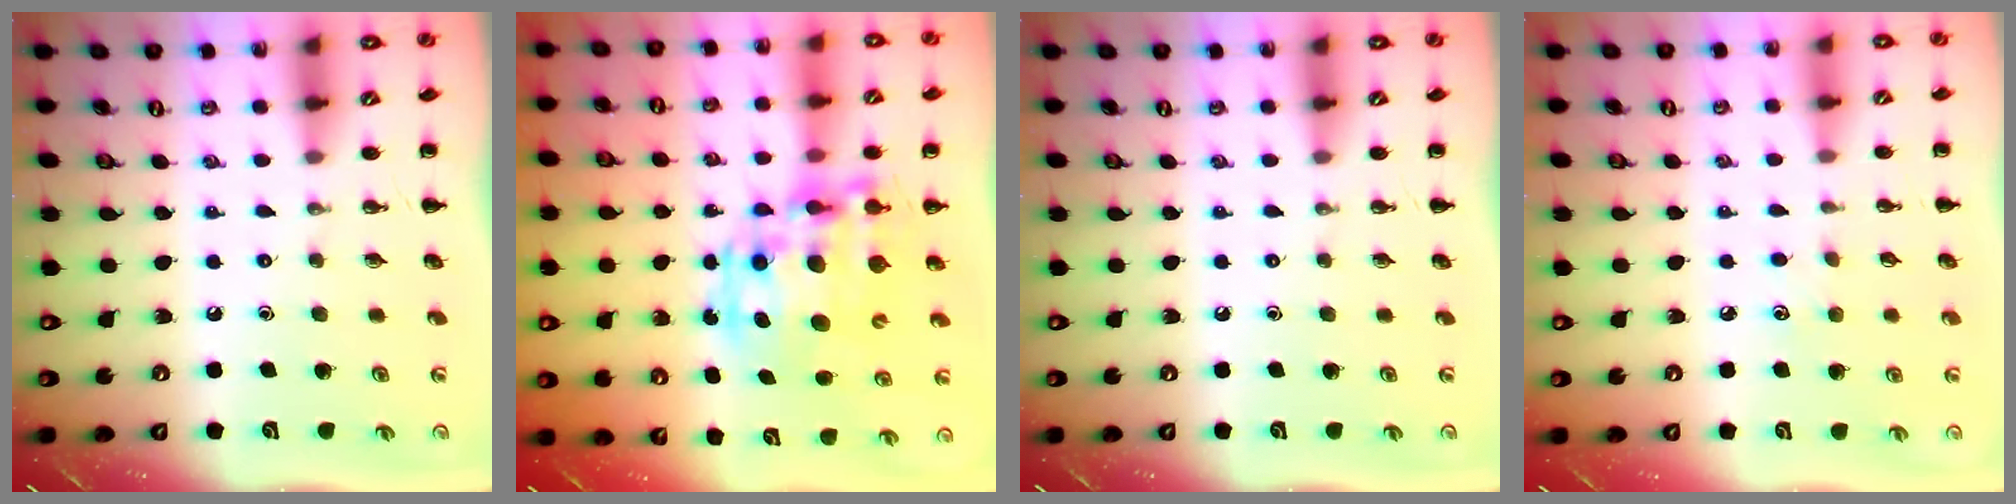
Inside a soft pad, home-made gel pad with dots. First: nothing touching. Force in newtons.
{"total": 15.4, "press": 15.0, "slide": 3.4}
{"total": 0.0}
{"total": 4.4, "press": 4.3, "slide": 1.1}